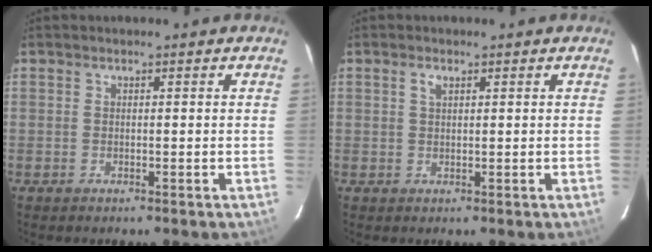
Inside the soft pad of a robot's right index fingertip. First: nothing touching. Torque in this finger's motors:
{"motor_torque": [0.00, 0.00, 0.00, 0.01]}